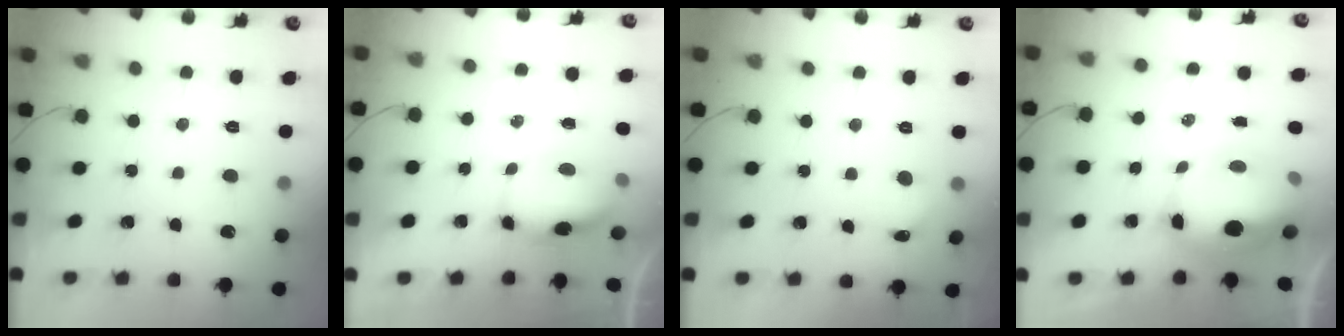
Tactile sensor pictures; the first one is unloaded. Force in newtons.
{"total": 8.6, "press": 7.1, "slide": 4.9}
{"total": 6.1, "press": 5.9, "slide": 1.7}
{"total": 11.7, "press": 11.5, "slide": 2.4}